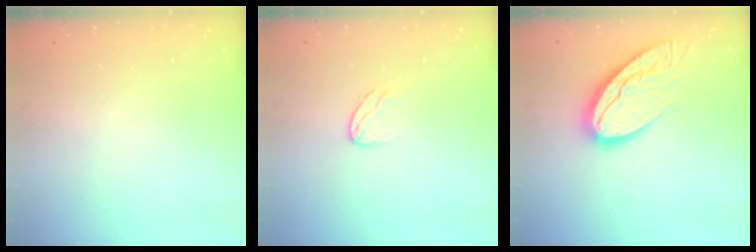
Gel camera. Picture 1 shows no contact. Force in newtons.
{"total": 4.3, "press": 4.3, "slide": 0.2}
{"total": 15.8, "press": 15.7, "slide": 1.6}